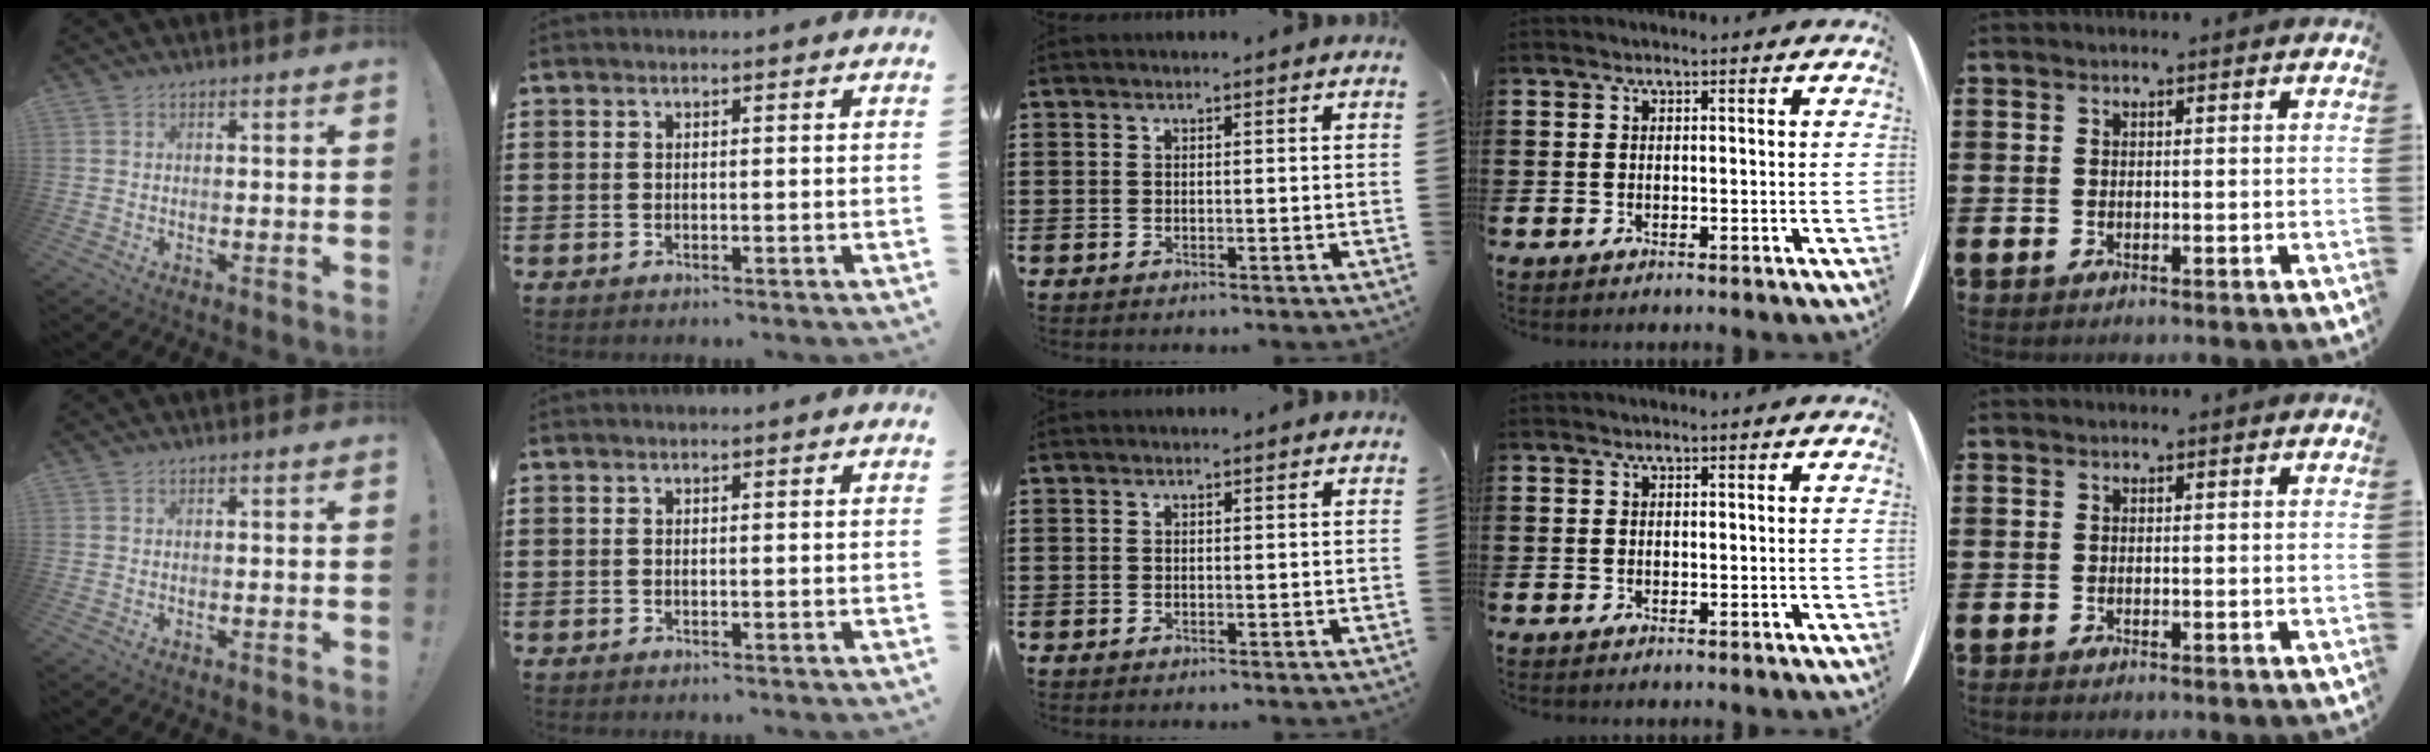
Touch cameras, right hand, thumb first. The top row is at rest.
{}